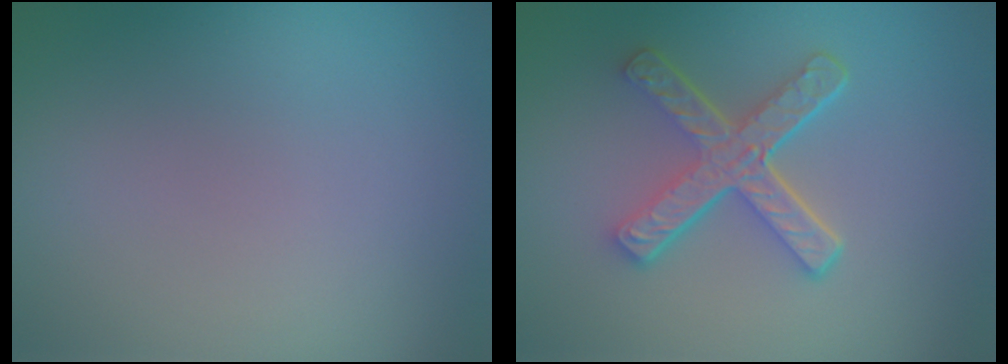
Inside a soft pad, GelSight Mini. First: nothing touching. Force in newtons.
{"total": 5.3, "press": 3.7, "slide": 3.8}